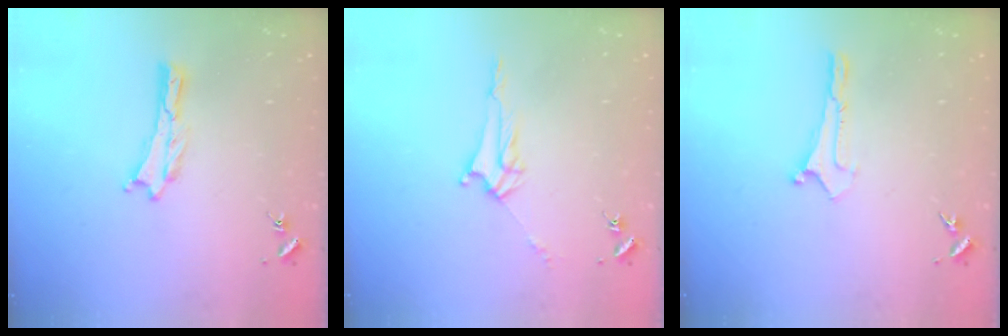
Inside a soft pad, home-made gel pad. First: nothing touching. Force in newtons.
{"total": 3.0, "press": 3.0, "slide": 0.3}
{"total": 0.0}